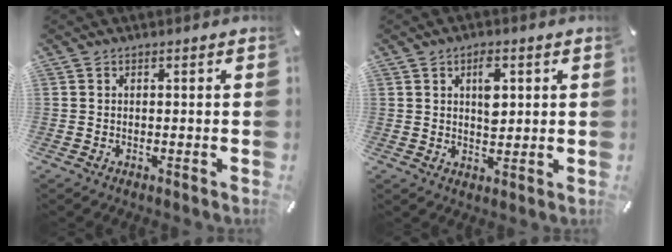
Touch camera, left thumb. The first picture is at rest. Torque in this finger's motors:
{"motor_torque": [0.99, 0.89, 0.87, -0.13, 0.11]}